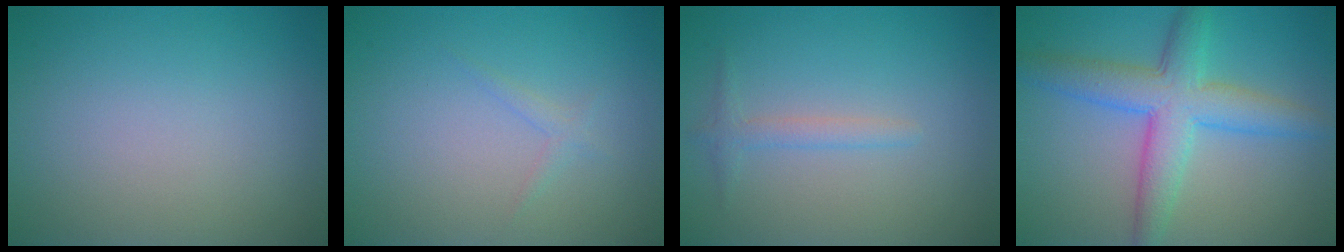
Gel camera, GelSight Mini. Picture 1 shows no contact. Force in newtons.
{"total": 0.8, "press": 0.8, "slide": 0.0}
{"total": 1.4, "press": 1.4, "slide": 0.0}
{"total": 6.0, "press": 6.0, "slide": 0.2}